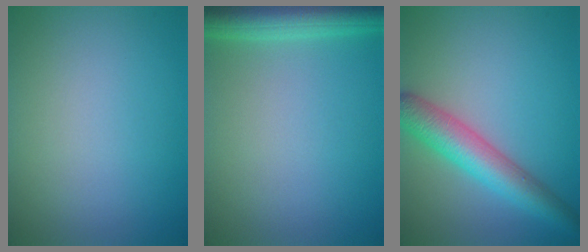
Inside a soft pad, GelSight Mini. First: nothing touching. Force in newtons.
{"total": 4.9, "press": 4.9, "slide": 0.2}
{"total": 5.7, "press": 5.7, "slide": 0.1}